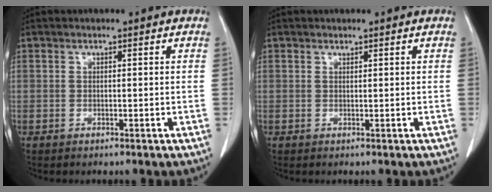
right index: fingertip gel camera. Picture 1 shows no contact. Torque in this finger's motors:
{"motor_torque": [-0.14, 0.19, -0.03, -0.01]}